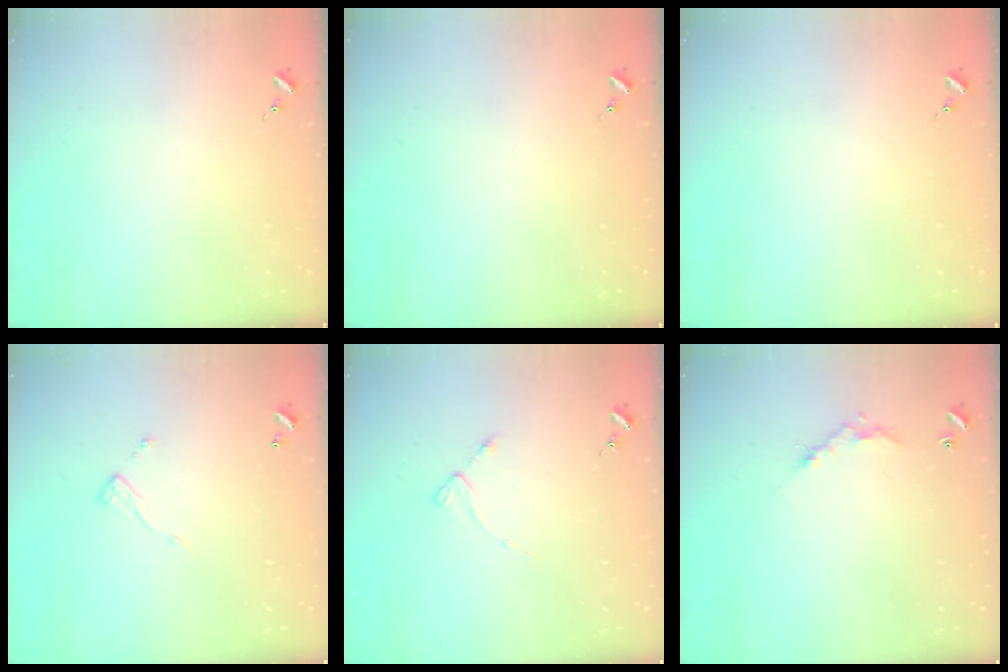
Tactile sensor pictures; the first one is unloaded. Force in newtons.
{"total": 0.0}
{"total": 0.0}
{"total": 7.0, "press": 7.0, "slide": 0.4}
{"total": 2.8, "press": 2.8, "slide": 0.3}
{"total": 5.2, "press": 5.2, "slide": 0.3}